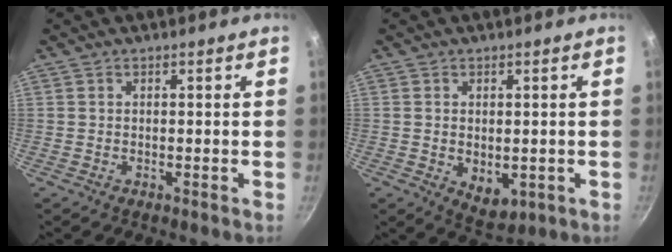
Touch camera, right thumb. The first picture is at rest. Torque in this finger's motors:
{"motor_torque": [-0.35, 0.28, -0.37, 0.07, -0.11]}